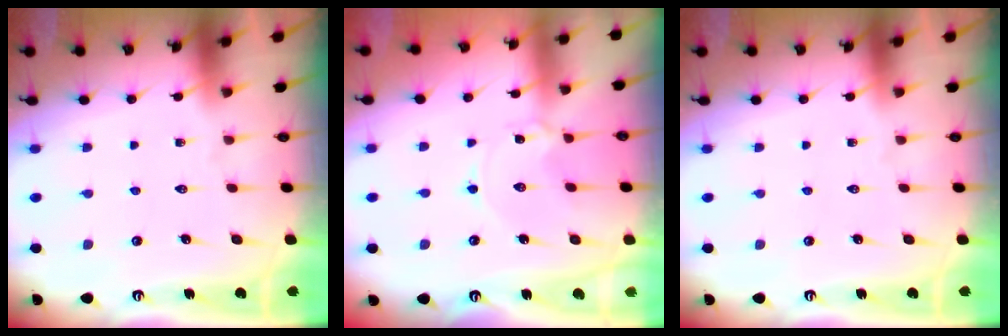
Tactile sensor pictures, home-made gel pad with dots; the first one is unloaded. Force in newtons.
{"total": 1.9, "press": 1.9, "slide": 0.4}
{"total": 0.0}